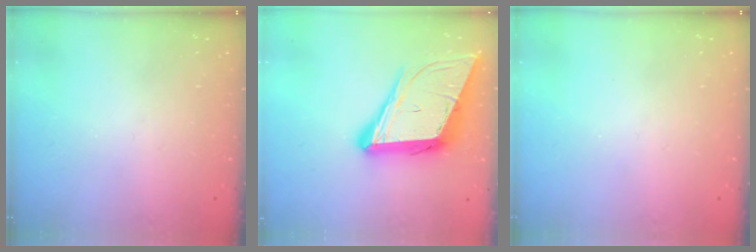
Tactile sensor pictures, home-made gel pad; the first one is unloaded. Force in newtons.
{"total": 17.7, "press": 17.2, "slide": 4.0}
{"total": 0.0}